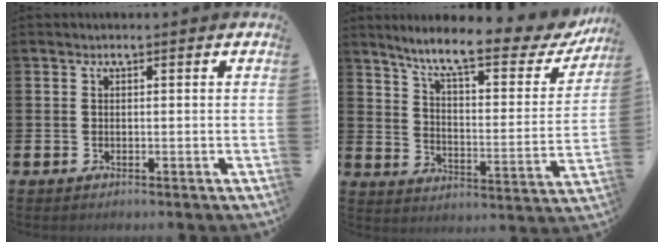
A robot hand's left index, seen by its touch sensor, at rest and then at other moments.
{"total": 9.1, "force": [7.4, 1.8, 5.1], "torque": [-0.113, -0.049, 0.114]}